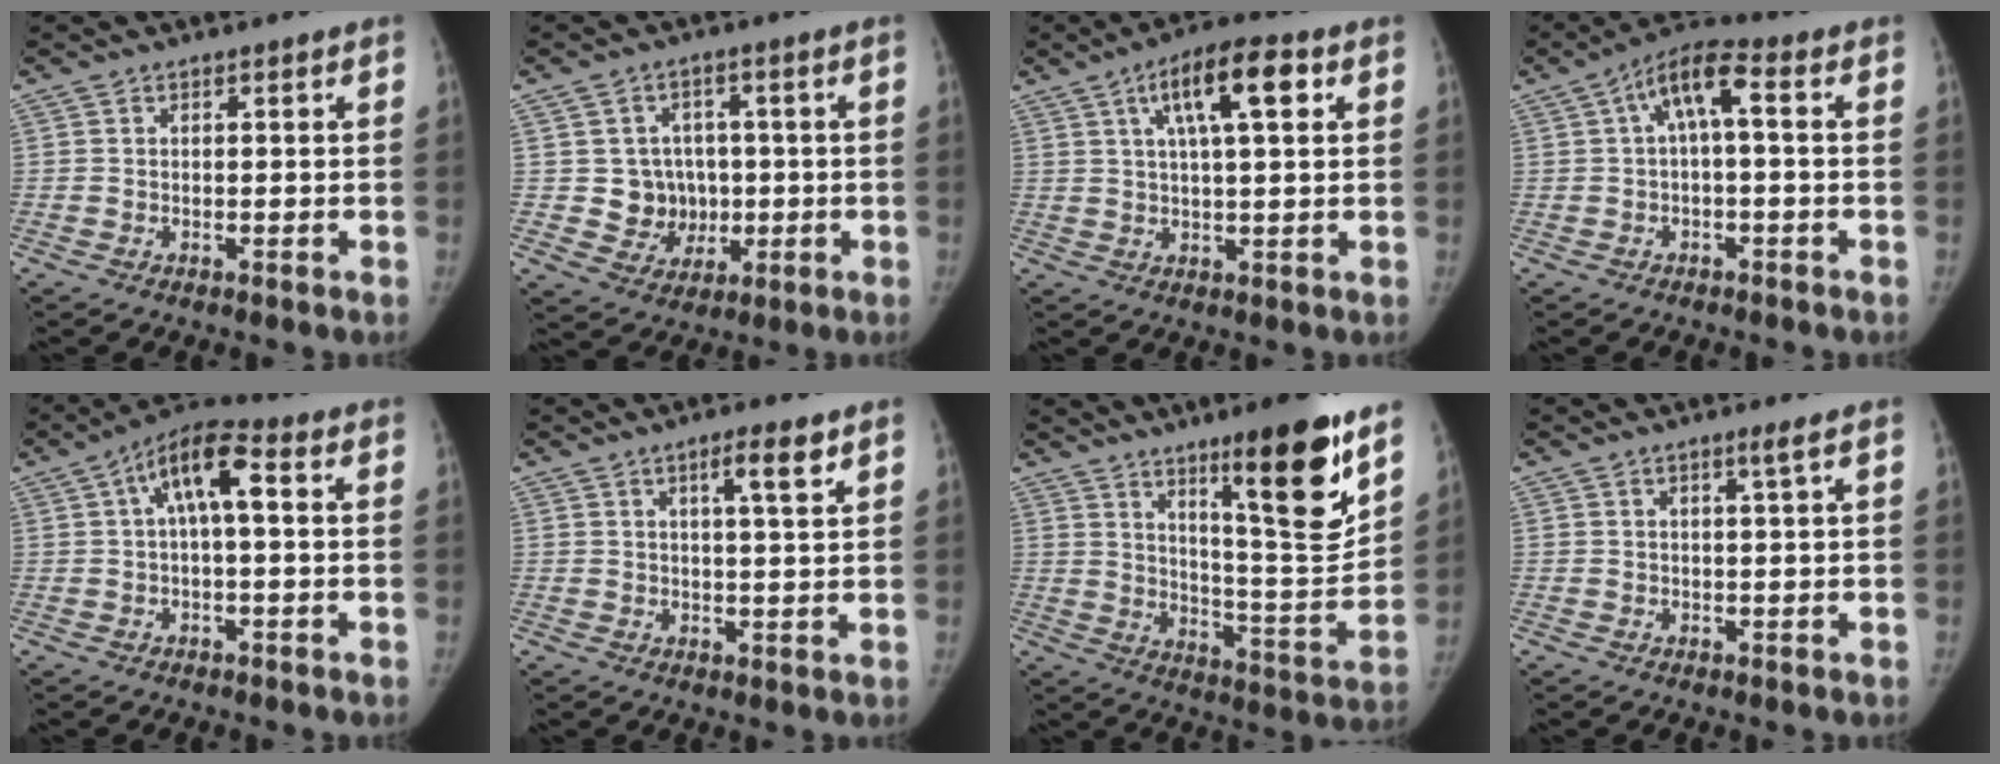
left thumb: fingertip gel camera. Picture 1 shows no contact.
{"total": 7.9, "force": [-0.1, 7.5, 2.6], "torque": [0.004, 0.008, 0.009]}
{"total": 11.0, "force": [4.2, 3.1, 9.7], "torque": [-0.155, 0.008, 0.066]}
{"total": 7.6, "force": [0.9, 2.3, 7.2], "torque": [-0.132, 0.039, 0.007]}
{"total": 9.4, "force": [1.8, 3.3, 8.7], "torque": [-0.156, 0.034, 0.020]}
{"total": 4.7, "force": [2.5, 0.5, 3.9], "torque": [-0.061, -0.015, 0.041]}
{"total": 18.0, "force": [10.8, 2.9, 14.1], "torque": [-0.177, -0.077, 0.175]}
{"total": 1.4, "force": [0.6, -0.5, 1.2], "torque": [-0.026, -0.005, 0.014]}